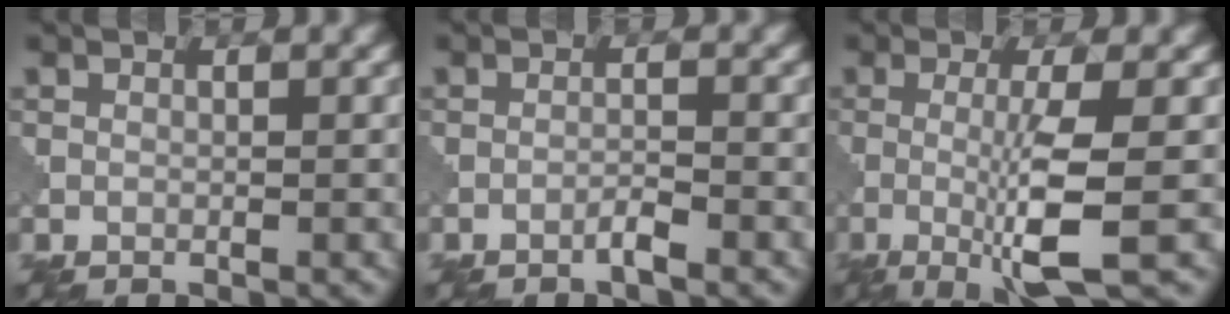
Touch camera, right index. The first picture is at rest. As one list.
[{"total": 1.3, "force": [-0.9, 0.0, 0.8], "torque": [-0.015, 0.004, -0.022]}, {"total": 5.8, "force": [-1.1, 0.8, 5.6], "torque": [-0.099, -0.011, -0.025]}]